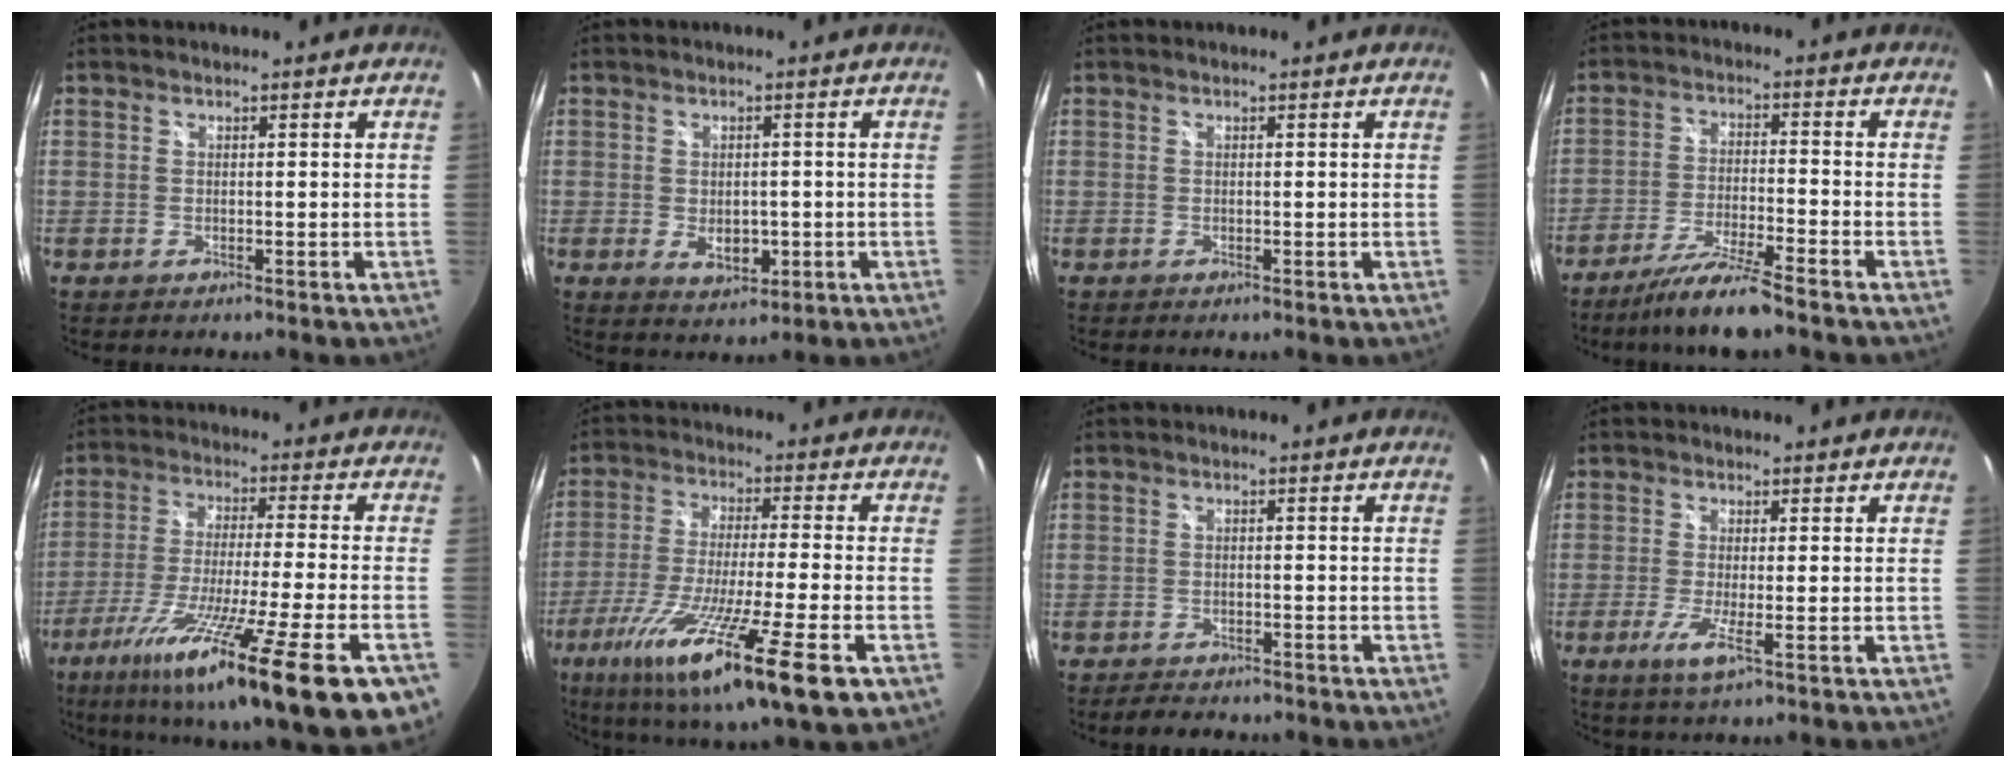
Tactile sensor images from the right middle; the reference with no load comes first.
{"total": 4.8, "force": [-1.1, 3.3, 3.3], "torque": [-0.056, -0.010, -0.010]}
{"total": 0.0}
{"total": 8.9, "force": [-7.5, -0.4, 4.8], "torque": [-0.109, -0.009, -0.136]}
{"total": 24.4, "force": [-14.0, 0.7, 19.9], "torque": [-0.331, -0.095, -0.230]}
{"total": 20.6, "force": [-10.5, 1.5, 17.7], "torque": [-0.329, -0.073, -0.182]}
{"total": 4.3, "force": [-3.9, 1.5, 1.3], "torque": [-0.035, -0.005, -0.058]}
{"total": 3.8, "force": [-1.3, -0.1, 3.5], "torque": [-0.081, -0.014, -0.030]}